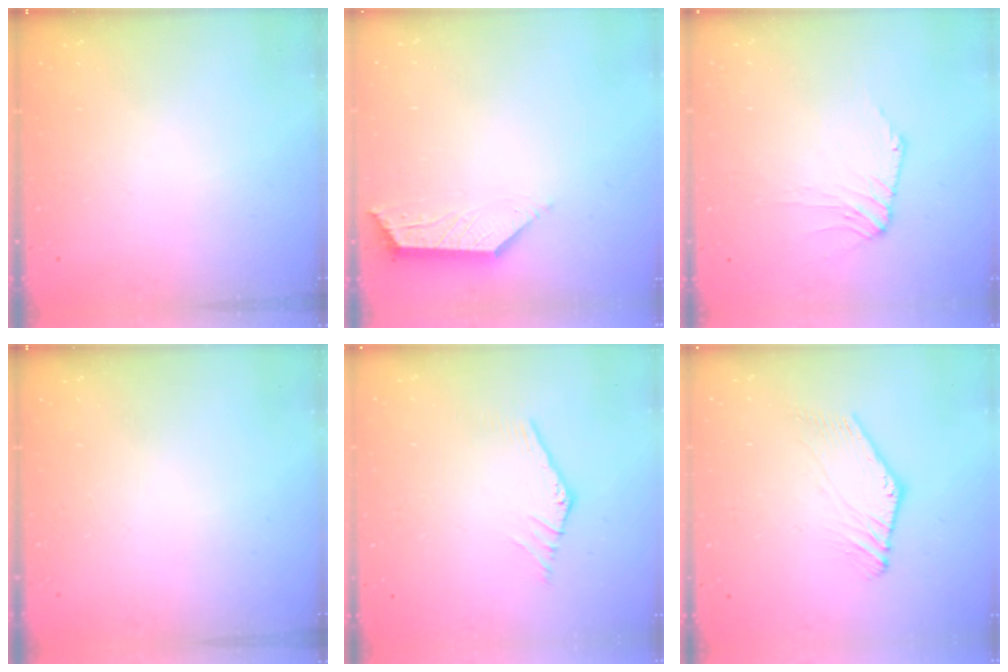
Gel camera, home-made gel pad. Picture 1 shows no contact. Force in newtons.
{"total": 3.0, "press": 2.9, "slide": 0.5}
{"total": 2.4, "press": 2.3, "slide": 0.5}
{"total": 0.0}
{"total": 2.0, "press": 2.0, "slide": 0.1}
{"total": 0.8, "press": 0.7, "slide": 0.4}